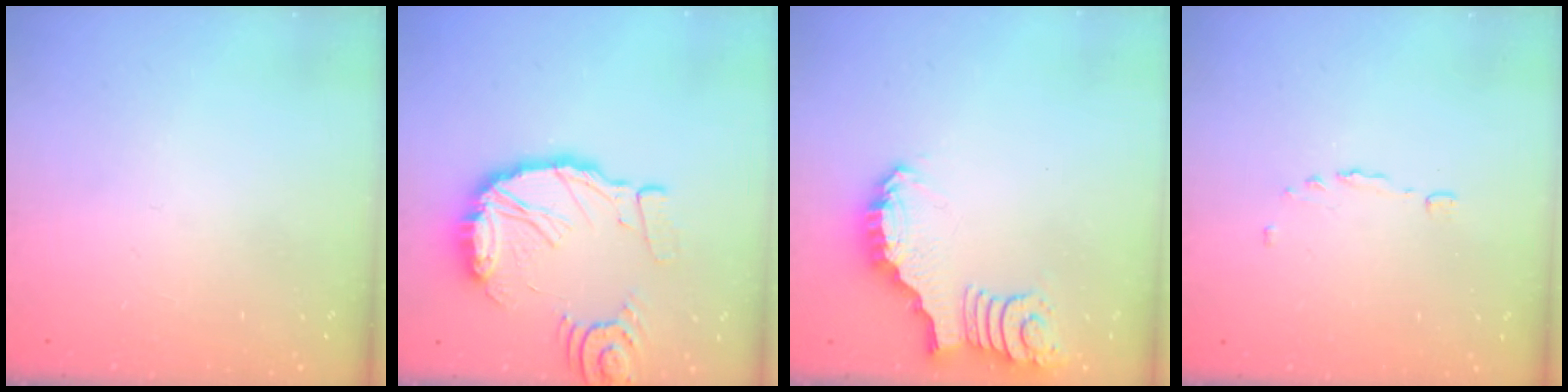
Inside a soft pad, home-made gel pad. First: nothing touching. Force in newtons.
{"total": 16.3, "press": 16.2, "slide": 1.8}
{"total": 2.7, "press": 2.7, "slide": 0.2}
{"total": 1.1, "press": 0.8, "slide": 0.7}